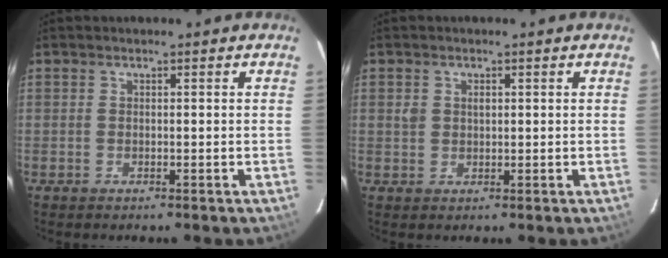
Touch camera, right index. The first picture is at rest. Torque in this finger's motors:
{"motor_torque": [0.00, 0.02, 0.08, 0.02]}